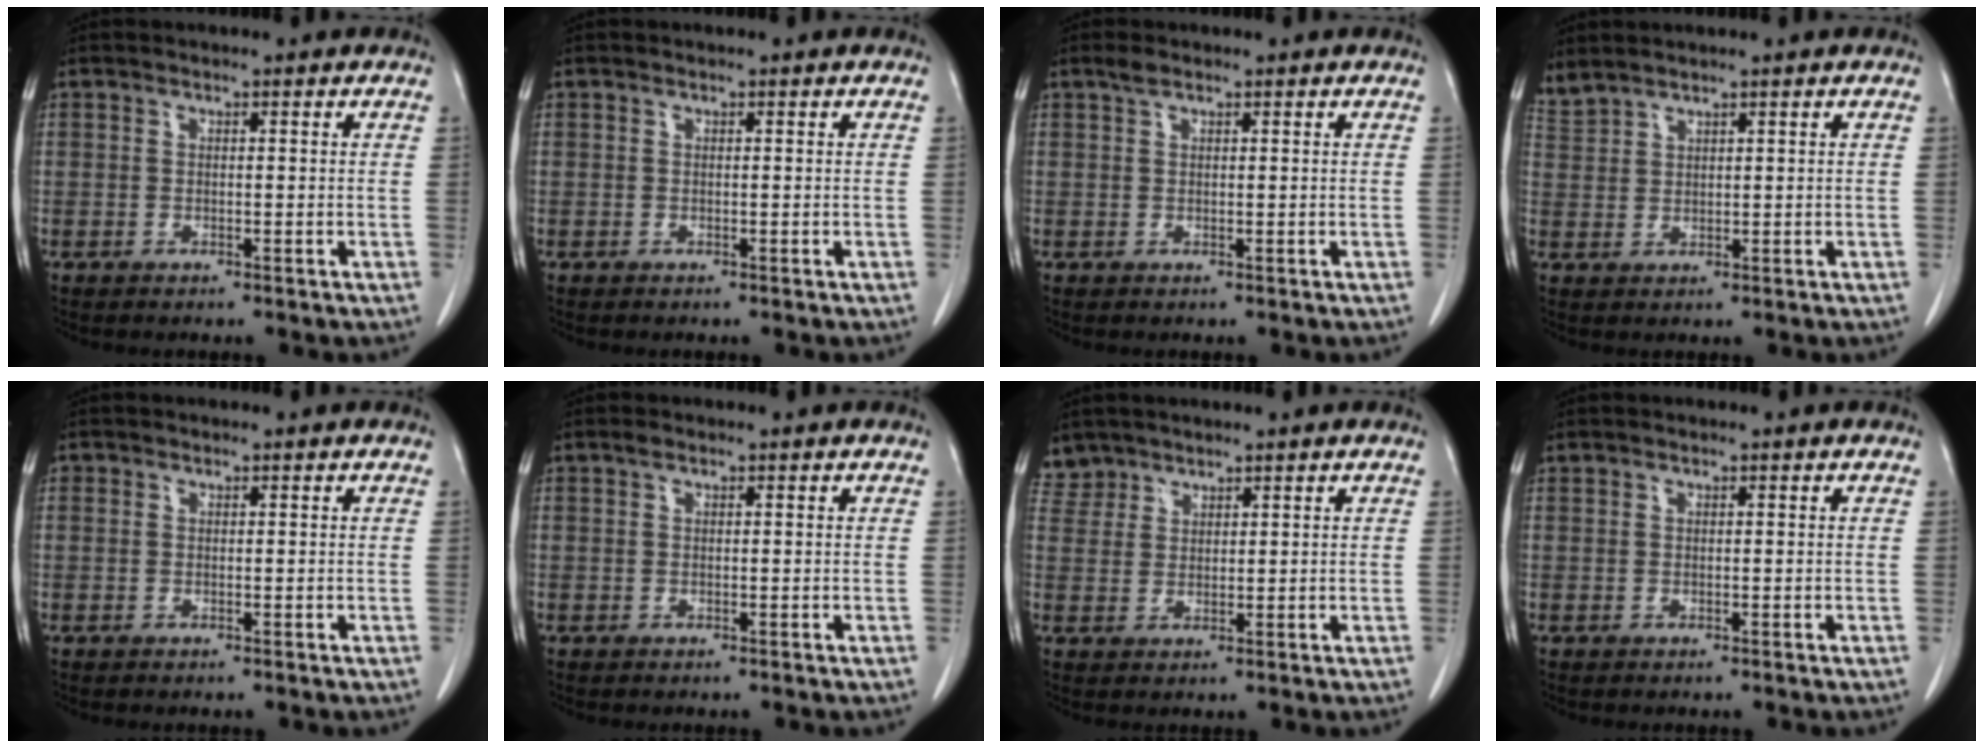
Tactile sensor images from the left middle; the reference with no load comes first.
{"total": 0.0}
{"total": 1.2, "force": [0.9, 0.4, 0.7], "torque": [-0.018, 0.007, 0.019]}
{"total": 2.4, "force": [2.4, 0.0, 0.3], "torque": [-0.016, 0.014, 0.059]}
{"total": 0.0}
{"total": 0.5, "force": [0.4, 0.1, 0.3], "torque": [-0.011, 0.003, 0.007]}
{"total": 3.3, "force": [2.9, 1.6, -0.5], "torque": [0.017, 0.008, 0.058]}
{"total": 0.0}